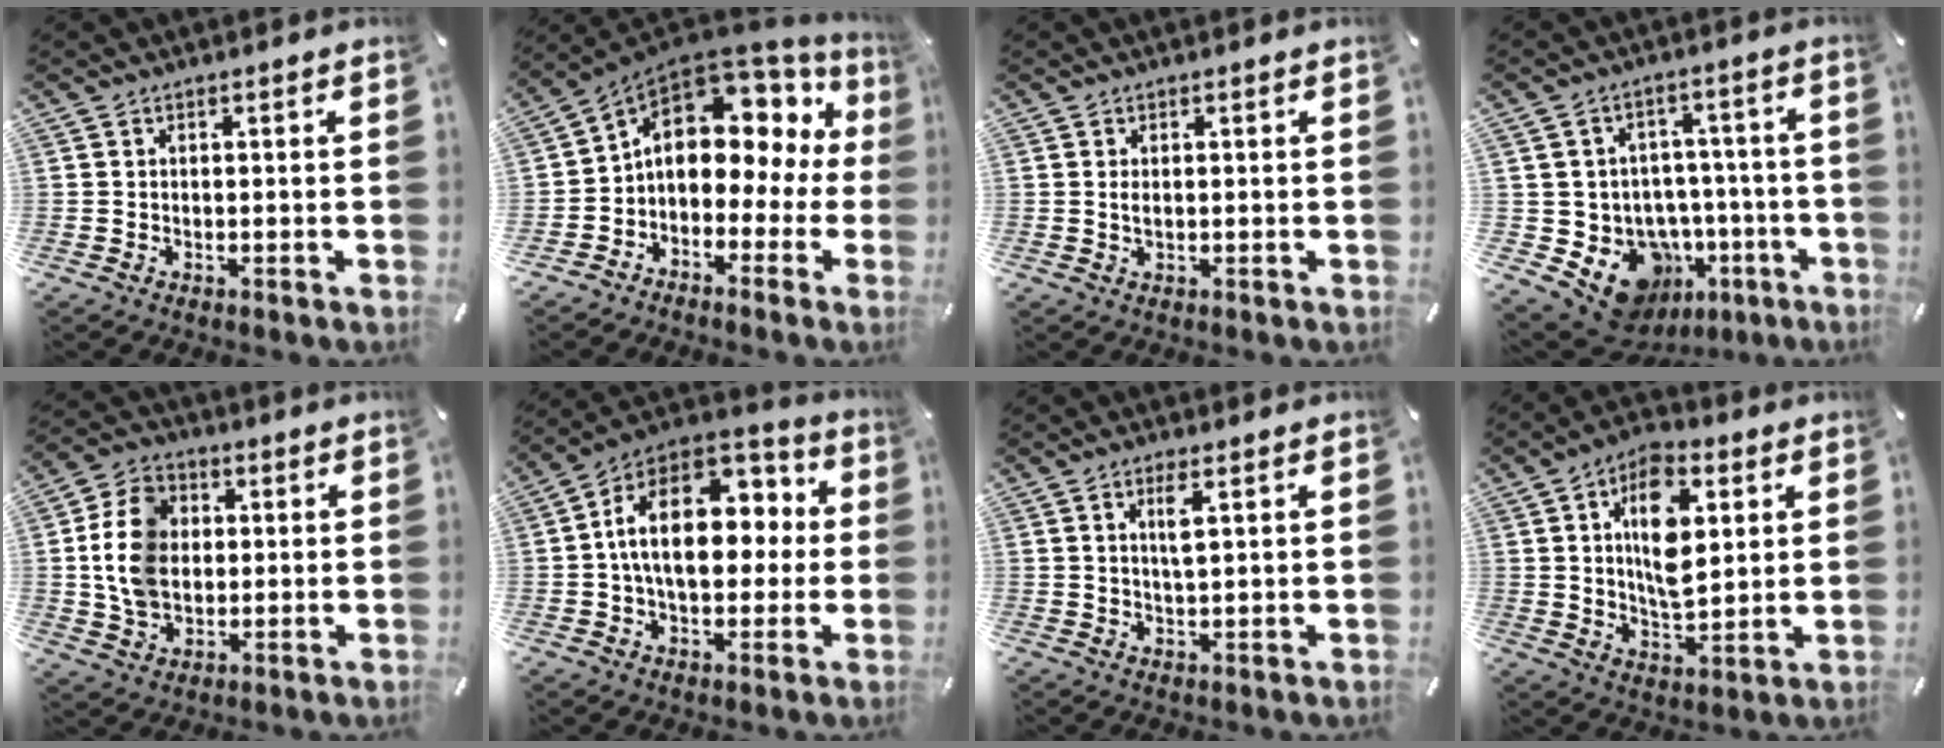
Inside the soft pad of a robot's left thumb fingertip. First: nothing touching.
{"total": 10.3, "force": [2.8, 7.5, 6.5], "torque": [-0.112, -0.025, 0.045]}
{"total": 1.2, "force": [0.2, 0.4, 1.1], "torque": [-0.024, 0.001, 0.003]}
{"total": 12.8, "force": [-6.4, 9.8, 5.2], "torque": [-0.078, 0.026, -0.095]}
{"total": 12.5, "force": [1.0, 9.9, 7.6], "torque": [-0.174, 0.011, 0.017]}
{"total": 18.9, "force": [2.2, 12.6, 13.8], "torque": [-0.224, 0.005, 0.040]}
{"total": 4.1, "force": [1.6, 0.9, 3.7], "torque": [-0.071, 0.000, 0.023]}
{"total": 13.6, "force": [4.1, 7.7, 10.4], "torque": [-0.187, -0.007, 0.066]}